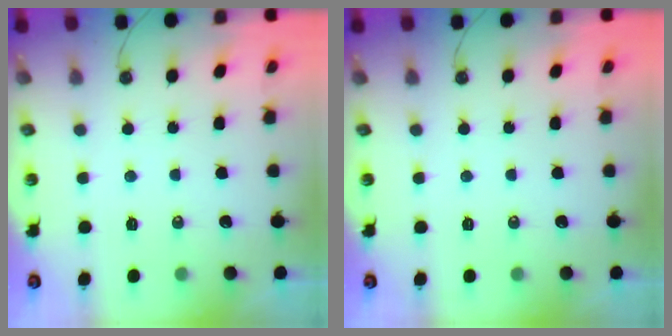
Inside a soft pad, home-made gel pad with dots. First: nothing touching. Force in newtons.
{"total": 0.0}